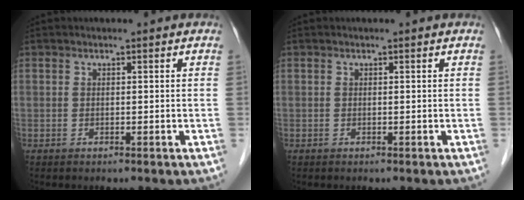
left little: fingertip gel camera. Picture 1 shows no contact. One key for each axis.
{"total": 0.0}